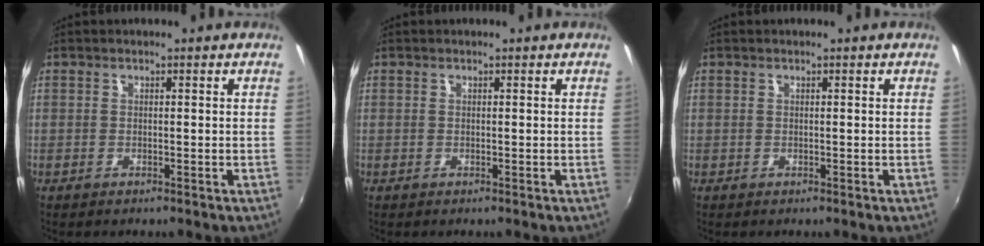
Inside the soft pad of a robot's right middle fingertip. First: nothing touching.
{"total": 0.0}
{"total": 0.0}